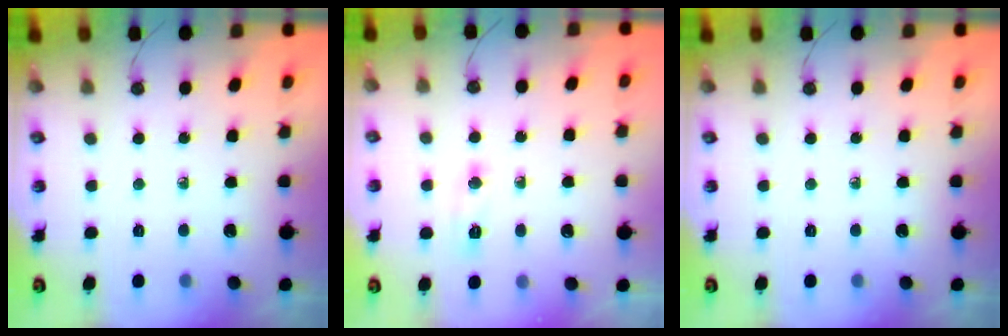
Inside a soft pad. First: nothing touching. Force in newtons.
{"total": 14.9, "press": 6.6, "slide": 13.4}
{"total": 0.0}